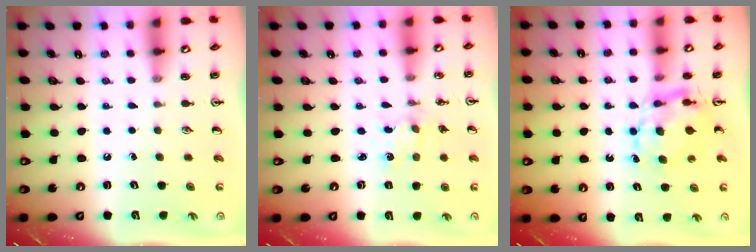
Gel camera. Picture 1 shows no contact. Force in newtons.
{"total": 0.7, "press": 0.7, "slide": 0.1}
{"total": 6.6, "press": 6.6, "slide": 0.5}